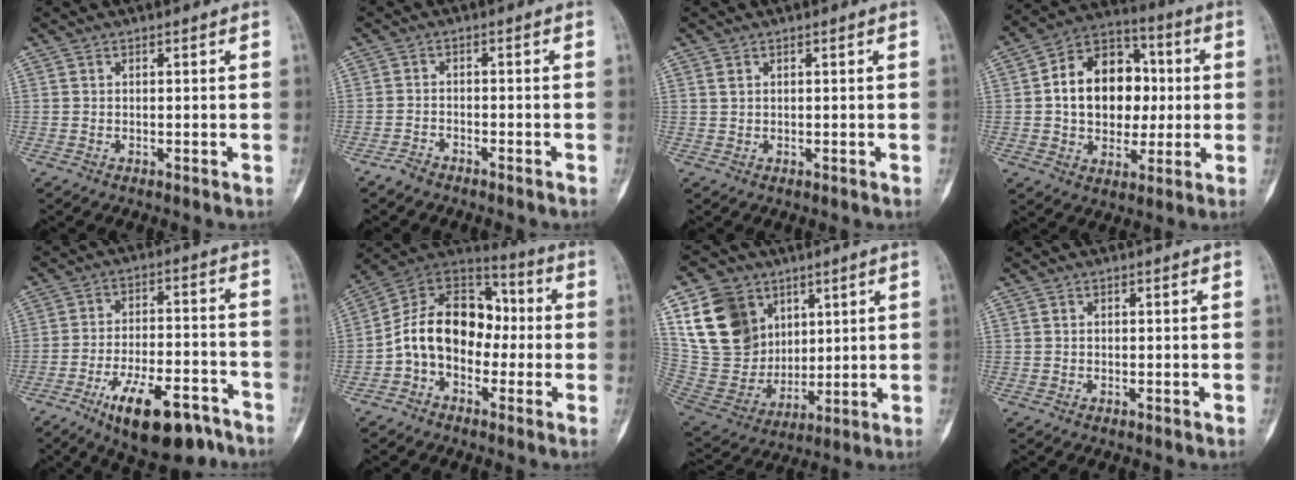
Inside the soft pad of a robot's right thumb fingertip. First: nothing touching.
{"total": 2.2, "force": [-2.0, 0.6, 0.7], "torque": [-0.020, 0.010, -0.040]}
{"total": 1.1, "force": [0.7, 0.6, 0.6], "torque": [-0.005, 0.002, 0.015]}
{"total": 17.7, "force": [1.4, 13.0, 11.9], "torque": [-0.142, 0.025, 0.021]}
{"total": 15.7, "force": [-9.5, 6.1, 10.9], "torque": [-0.159, 0.059, -0.145]}
{"total": 15.7, "force": [-1.9, 11.3, 10.7], "torque": [-0.151, 0.058, -0.047]}
{"total": 18.5, "force": [7.7, 14.6, 8.4], "torque": [-0.133, -0.016, 0.161]}
{"total": 0.0}